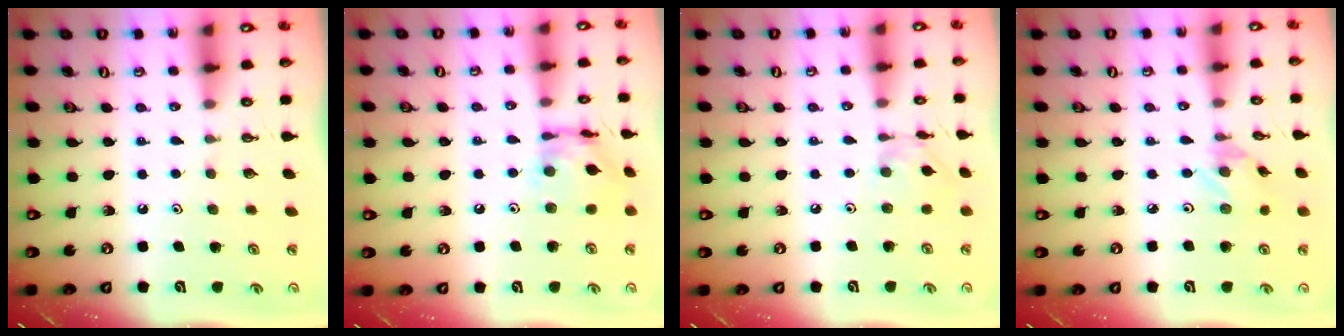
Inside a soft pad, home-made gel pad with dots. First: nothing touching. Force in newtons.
{"total": 11.4, "press": 11.4, "slide": 1.0}
{"total": 3.2, "press": 3.2, "slide": 0.2}
{"total": 1.5, "press": 1.5, "slide": 0.0}